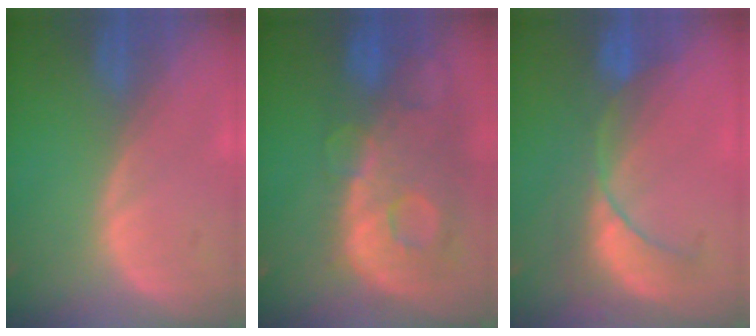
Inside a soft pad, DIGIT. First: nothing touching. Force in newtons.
{"total": 12.9, "press": 10.6, "slide": 7.3}
{"total": 8.5, "press": 7.9, "slide": 3.3}